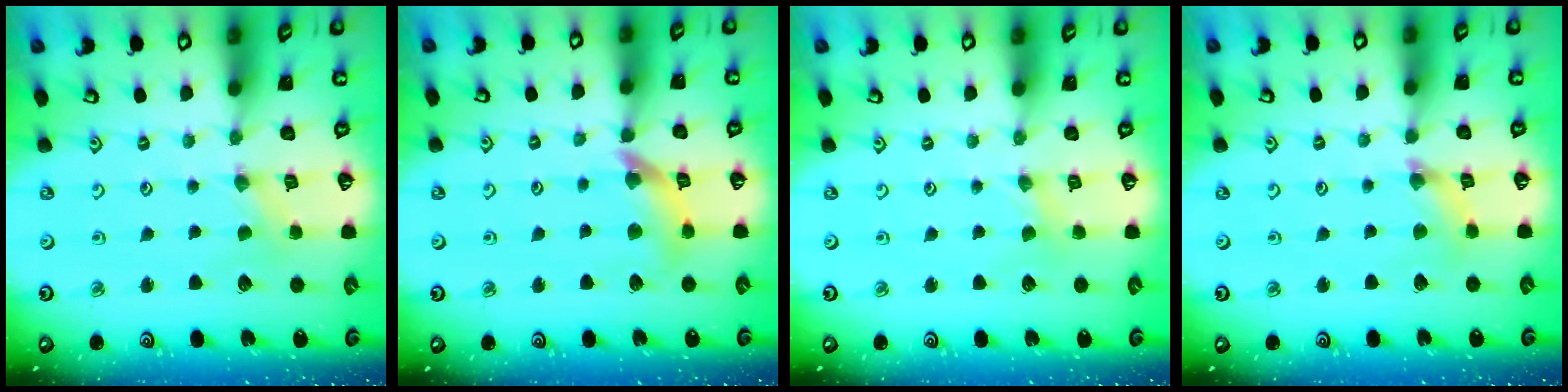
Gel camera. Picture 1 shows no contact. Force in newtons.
{"total": 11.7, "press": 11.6, "slide": 1.6}
{"total": 1.1, "press": 1.1, "slide": 0.4}
{"total": 3.4, "press": 3.4, "slide": 0.4}